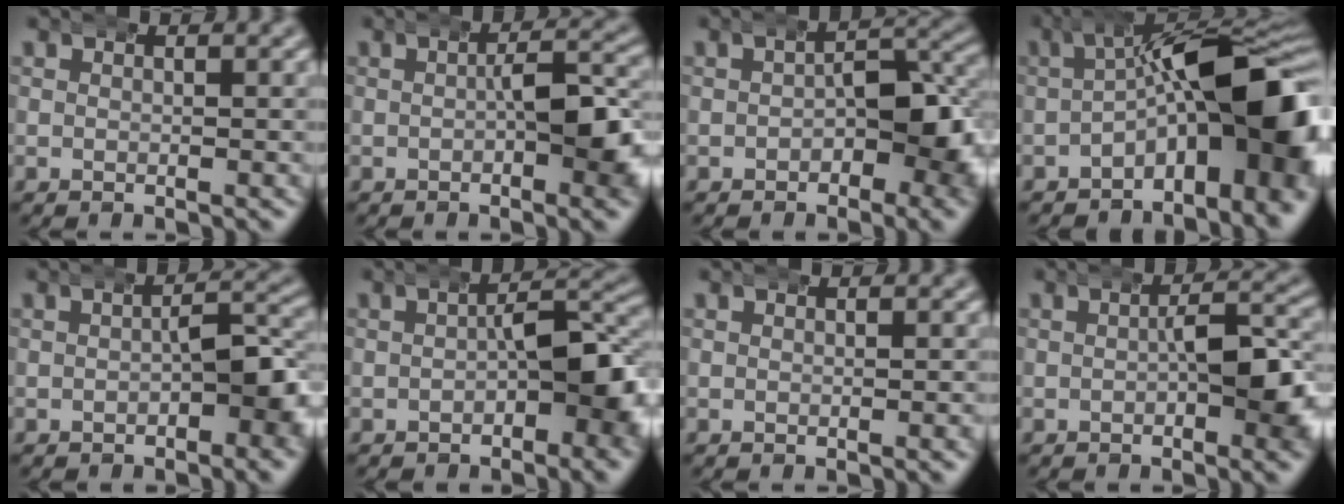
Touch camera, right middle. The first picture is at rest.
{"total": 3.8, "force": [-0.3, 0.7, 3.7], "torque": [-0.051, 0.002, -0.010]}
{"total": 4.8, "force": [-0.9, 2.5, 4.0], "torque": [-0.048, -0.002, -0.017]}
{"total": 12.2, "force": [-1.3, 5.3, 10.9], "torque": [-0.141, -0.006, -0.020]}
{"total": 3.4, "force": [-0.8, 1.1, 3.1], "torque": [-0.045, -0.002, -0.013]}
{"total": 4.9, "force": [-0.8, 1.9, 4.5], "torque": [-0.064, 0.000, -0.013]}
{"total": 0.0}
{"total": 3.9, "force": [-0.4, 0.8, 3.8], "torque": [-0.053, 0.001, -0.010]}